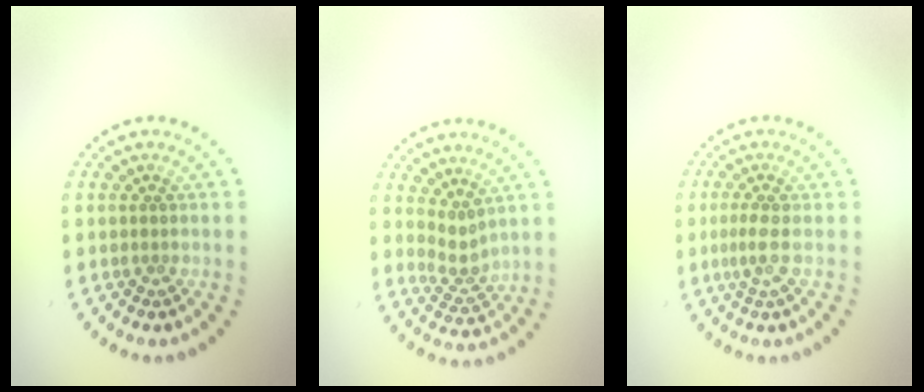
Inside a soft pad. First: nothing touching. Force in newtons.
{"total": 2.0, "press": 1.4, "slide": 1.5}
{"total": 1.4, "press": 1.2, "slide": 0.9}